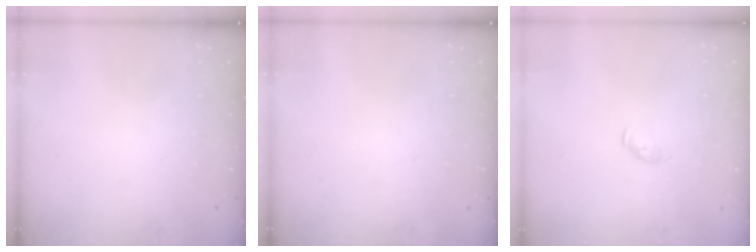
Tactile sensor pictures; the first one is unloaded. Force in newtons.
{"total": 0.0}
{"total": 3.6, "press": 3.5, "slide": 0.7}